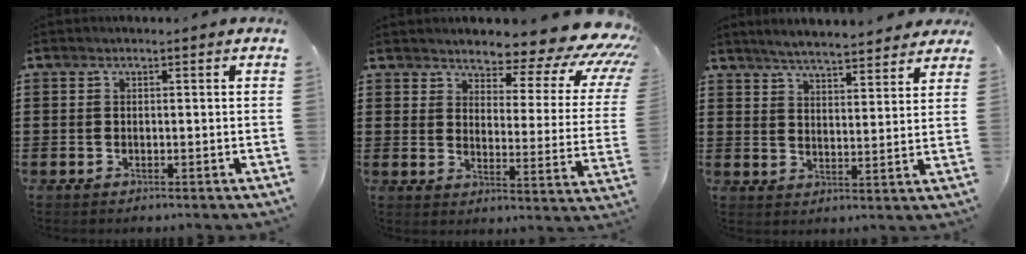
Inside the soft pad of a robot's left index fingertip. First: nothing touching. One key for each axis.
{"total": 7.4, "fx": 6.1, "fy": 2.1, "fz": 3.7, "tx": -0.066, "ty": -0.052, "tz": 0.100}
{"total": 4.4, "fx": 4.3, "fy": 0.0, "fz": 0.9, "tx": -0.036, "ty": -0.022, "tz": 0.074}